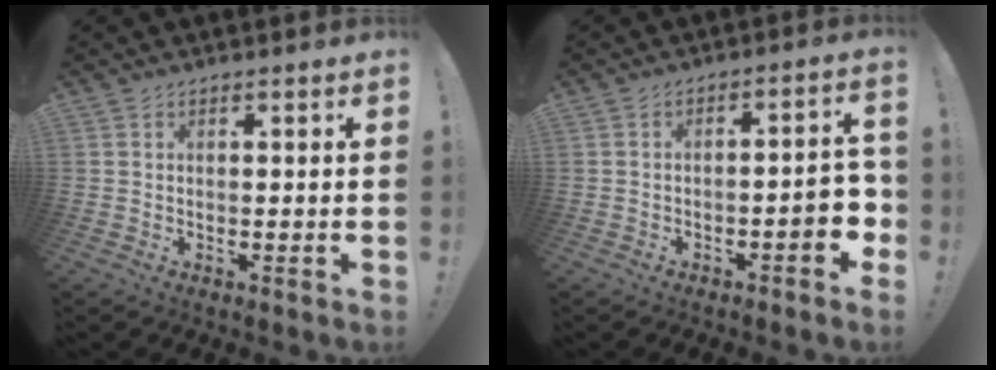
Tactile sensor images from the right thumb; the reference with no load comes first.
{"total": 7.5, "force": [-3.0, 2.1, 6.6], "torque": [-0.083, 0.011, -0.047]}